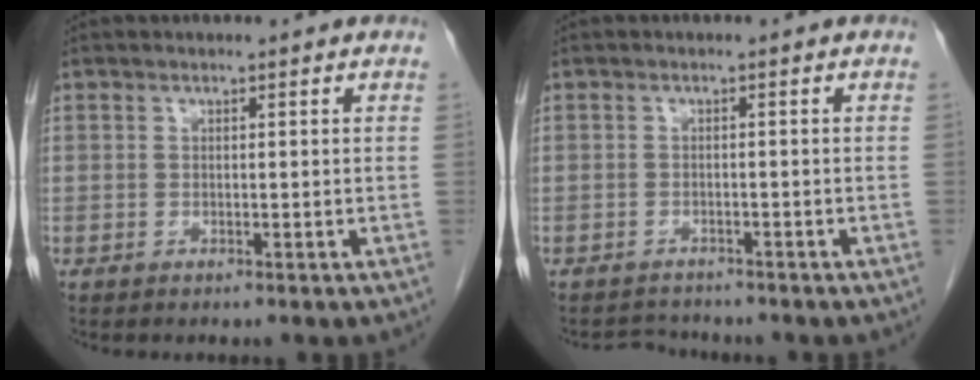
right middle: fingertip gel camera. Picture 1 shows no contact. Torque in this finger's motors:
{"motor_torque": [-0.60, -0.44, -0.10, -0.05]}